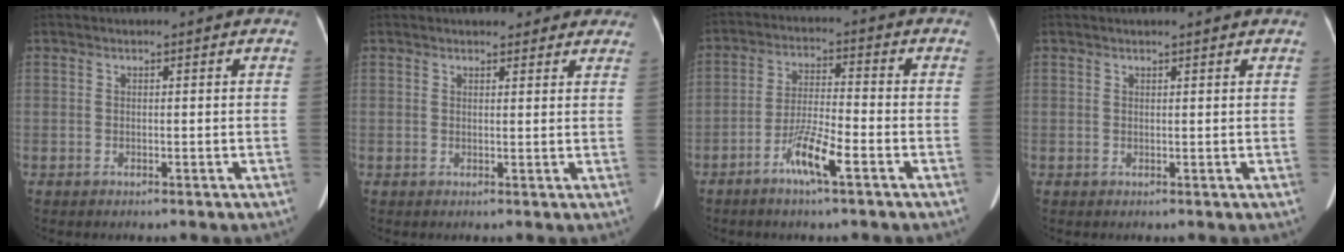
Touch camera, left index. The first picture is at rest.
{"total": 6.7, "force": [5.8, 2.5, 2.4], "torque": [-0.008, 0.007, 0.060]}
{"total": 7.0, "force": [-3.9, 0.4, 5.8], "torque": [-0.118, -0.003, -0.074]}
{"total": 2.7, "force": [2.4, 0.2, 1.2], "torque": [-0.016, 0.015, 0.027]}